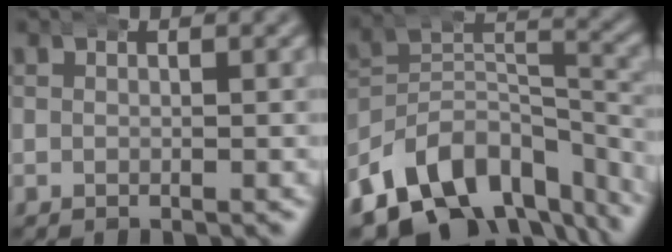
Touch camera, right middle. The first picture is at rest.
{"total": 14.9, "force": [-9.2, 9.1, 7.4], "torque": [-0.122, -0.035, -0.139]}